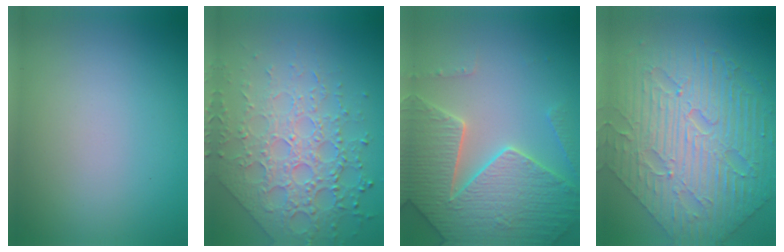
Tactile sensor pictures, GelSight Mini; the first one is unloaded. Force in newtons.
{"total": 7.4, "press": 5.4, "slide": 5.1}
{"total": 7.6, "press": 7.3, "slide": 1.9}
{"total": 8.9, "press": 6.8, "slide": 5.7}